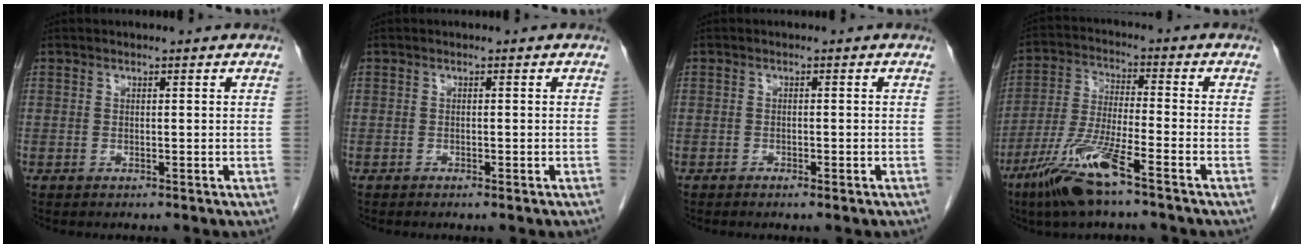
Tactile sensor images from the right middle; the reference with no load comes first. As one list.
[{"total": 0.7, "force": [-0.5, 0.1, 0.5], "torque": [-0.013, -0.001, -0.006]}, {"total": 1.6, "force": [-1.0, 0.3, 1.1], "torque": [-0.020, -0.001, -0.013]}, {"total": 11.0, "force": [-6.9, 0.6, 8.5], "torque": [-0.184, -0.025, -0.137]}]